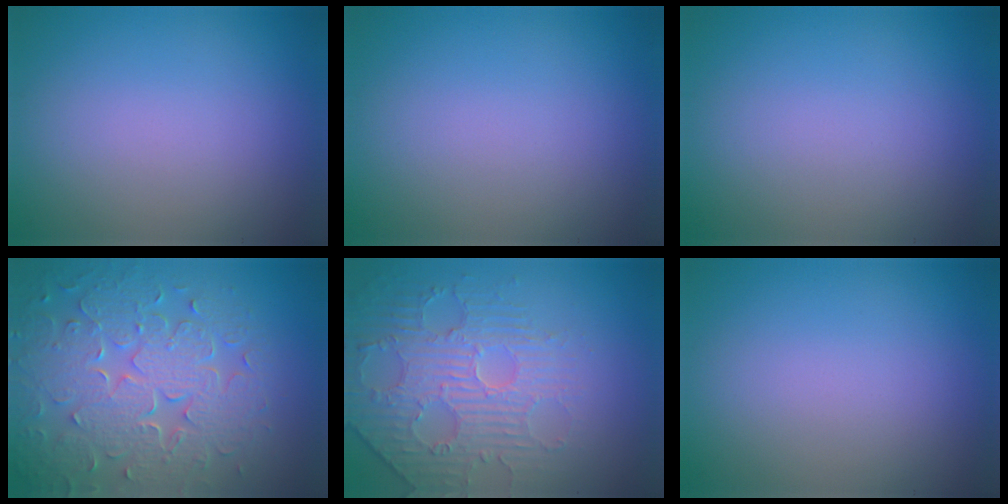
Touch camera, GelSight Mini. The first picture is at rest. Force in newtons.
{"total": 0.0}
{"total": 0.0}
{"total": 8.9, "press": 6.2, "slide": 6.4}
{"total": 4.7, "press": 4.0, "slide": 2.6}
{"total": 0.0}